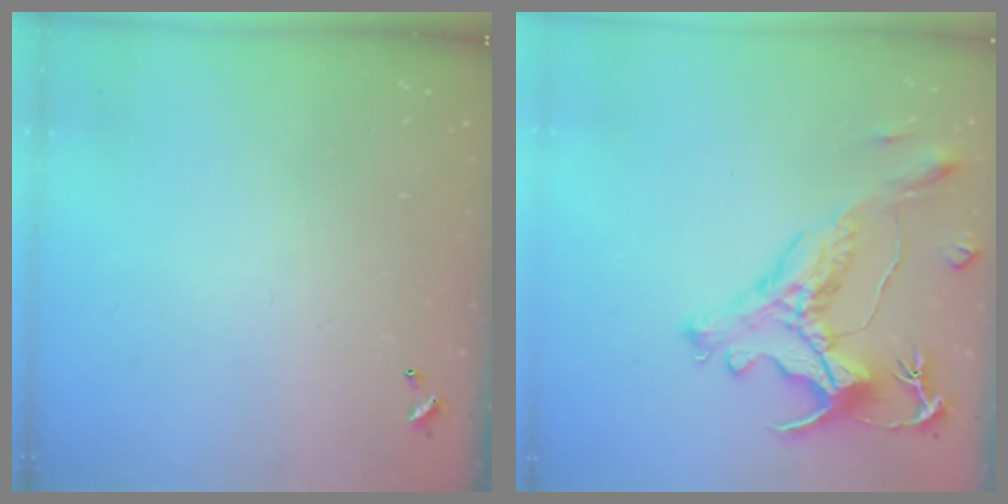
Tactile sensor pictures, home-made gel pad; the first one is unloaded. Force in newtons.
{"total": 1.9, "press": 1.4, "slide": 1.2}